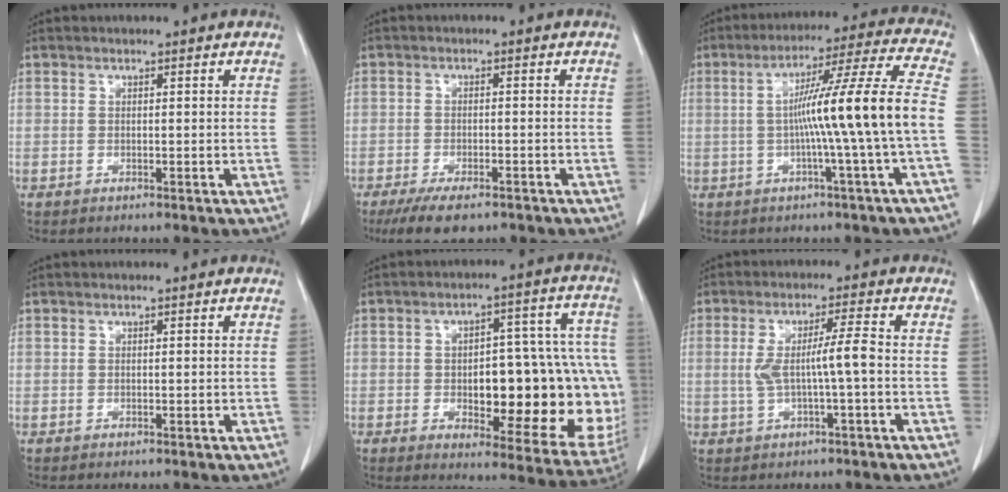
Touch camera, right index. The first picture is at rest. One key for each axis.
{"total": 7.3, "fx": -5.4, "fy": 2.6, "fz": 4.3, "tx": -0.068, "ty": -0.010, "tz": -0.085}
{"total": 13.7, "fx": -1.7, "fy": -2.5, "fz": 13.4, "tx": -0.206, "ty": 0.011, "tz": -0.028}
{"total": 0.0}
{"total": 23.5, "fx": -2.5, "fy": 8.4, "fz": 21.8, "tx": -0.197, "ty": 0.039, "tz": -0.003}
{"total": 5.8, "fx": -0.4, "fy": -0.1, "fz": 5.8, "tx": -0.111, "ty": 0.010, "tz": -0.005}